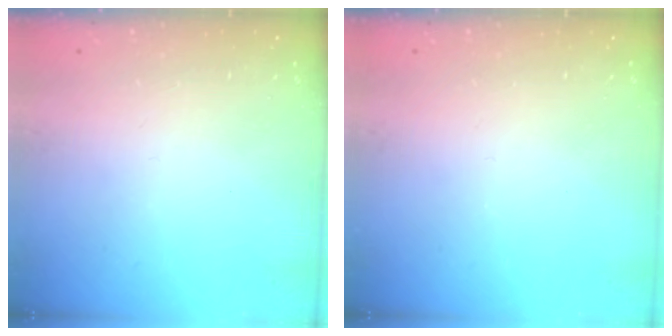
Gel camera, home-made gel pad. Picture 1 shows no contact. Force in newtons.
{"total": 0.0}